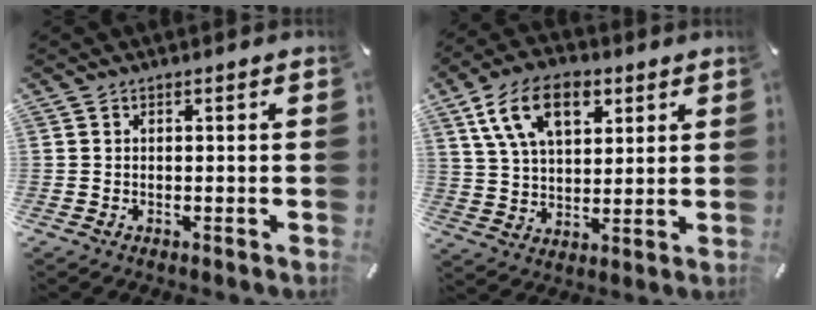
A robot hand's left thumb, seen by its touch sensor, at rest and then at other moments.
{"total": 14.1, "force": [6.5, 8.3, 9.3], "torque": [-0.185, -0.002, 0.119]}